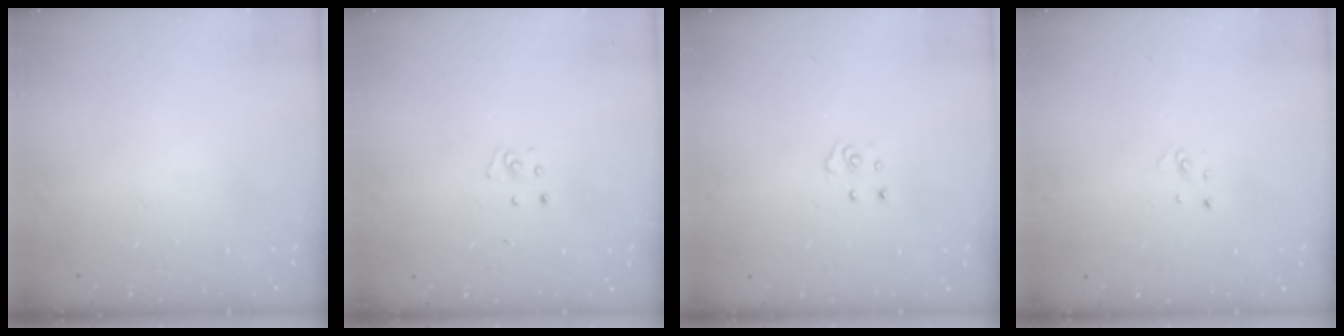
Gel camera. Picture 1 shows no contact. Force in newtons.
{"total": 2.7, "press": 2.7, "slide": 0.3}
{"total": 3.8, "press": 3.8, "slide": 0.3}
{"total": 1.9, "press": 1.9, "slide": 0.2}